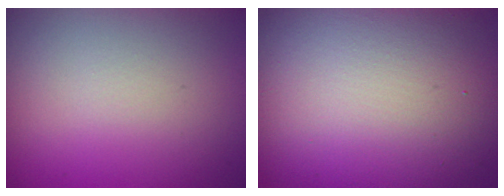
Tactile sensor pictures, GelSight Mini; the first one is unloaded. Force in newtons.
{"total": 14.2, "press": 14.2, "slide": 0.7}